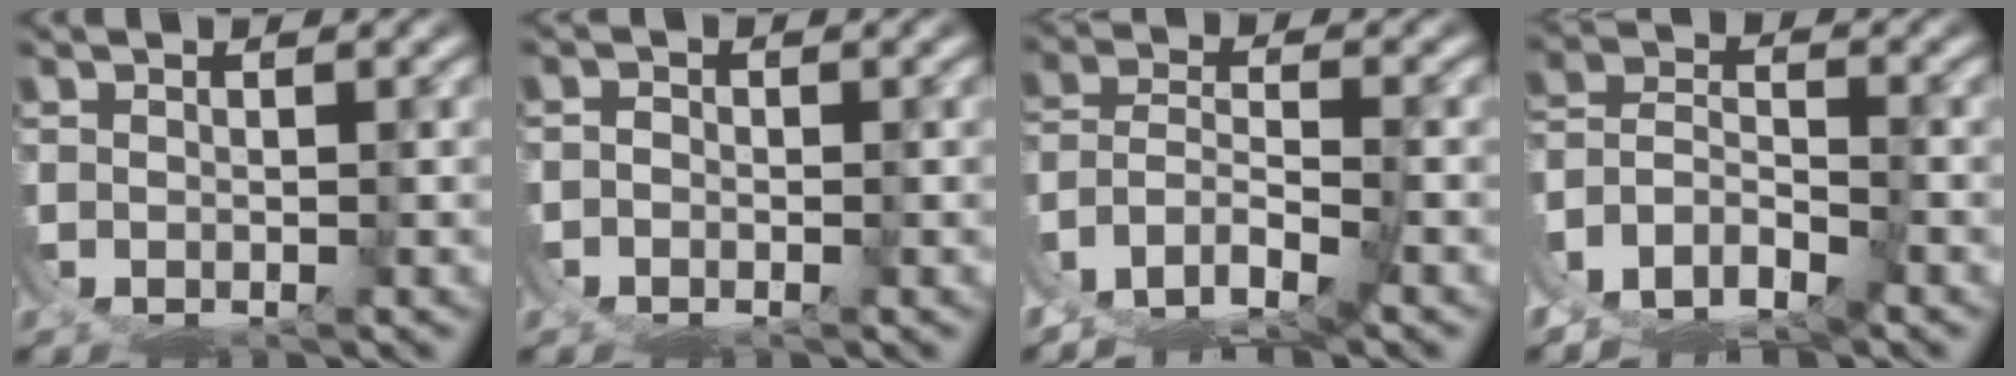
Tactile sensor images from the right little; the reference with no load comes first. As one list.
[{"total": 1.8, "force": [-1.0, 1.5, 0.4], "torque": [-0.014, -0.010, -0.014]}, {"total": 3.4, "force": [-1.0, 1.8, 2.7], "torque": [-0.066, -0.030, -0.001]}, {"total": 7.3, "force": [-2.6, 6.4, 2.5], "torque": [-0.082, -0.039, -0.042]}]